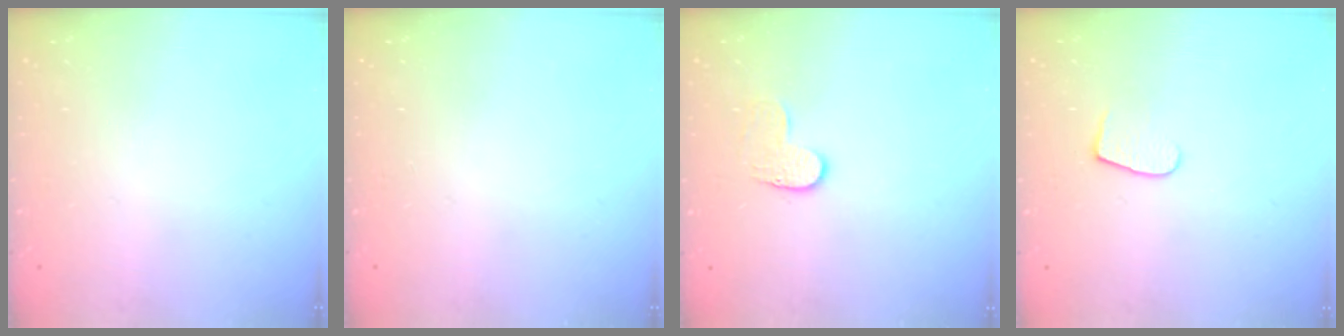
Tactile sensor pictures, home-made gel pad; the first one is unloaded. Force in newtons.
{"total": 0.0}
{"total": 5.1, "press": 5.1, "slide": 0.5}
{"total": 5.5, "press": 5.5, "slide": 0.5}